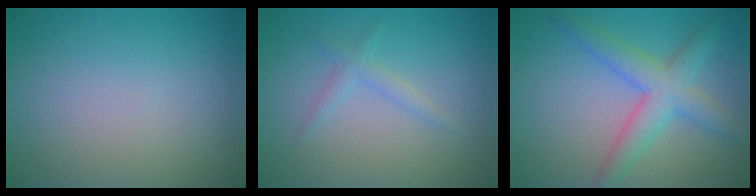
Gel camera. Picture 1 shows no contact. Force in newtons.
{"total": 1.3, "press": 1.3, "slide": 0.0}
{"total": 4.6, "press": 4.6, "slide": 0.2}